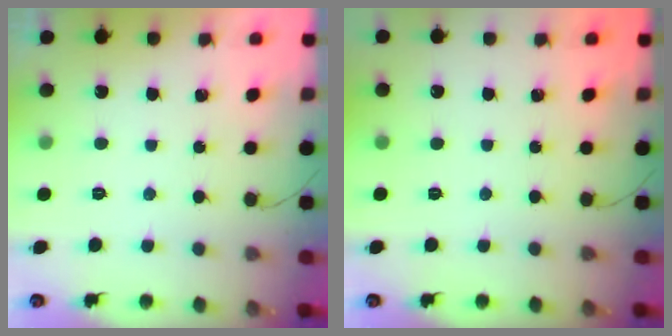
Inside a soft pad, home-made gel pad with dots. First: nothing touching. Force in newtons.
{"total": 0.0}